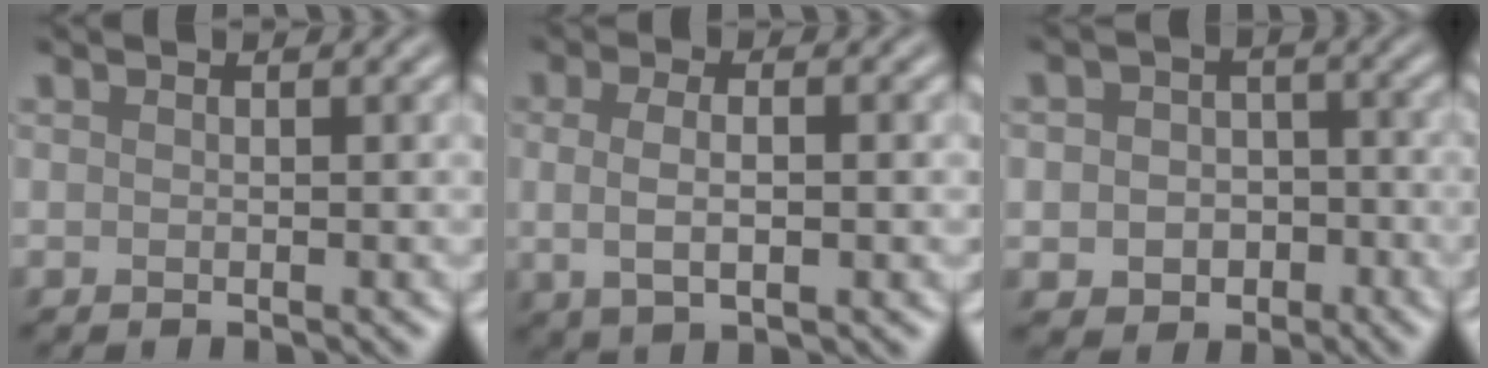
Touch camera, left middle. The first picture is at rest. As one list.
[{"total": 3.5, "force": [0.0, 1.3, 3.2], "torque": [-0.067, -0.004, 0.003]}, {"total": 4.3, "force": [-1.0, 3.7, 2.1], "torque": [-0.015, -0.009, -0.026]}]